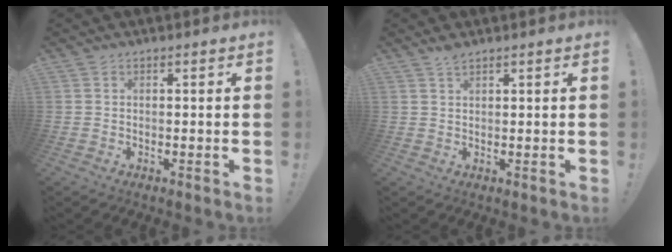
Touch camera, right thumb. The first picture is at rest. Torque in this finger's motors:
{"motor_torque": [-0.46, 0.54, 0.49, 0.22, -0.01]}